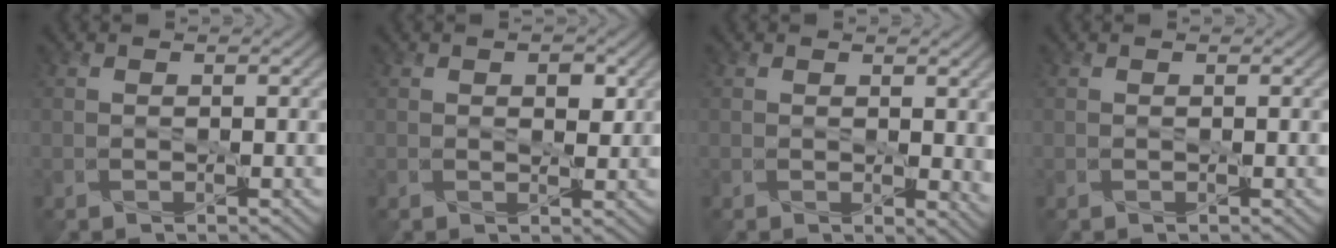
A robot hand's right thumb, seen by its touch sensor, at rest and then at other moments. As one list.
[{"total": 2.3, "force": [0.9, 1.3, 1.6], "torque": [-0.024, -0.007, 0.016]}, {"total": 2.3, "force": [0.6, 1.2, 1.8], "torque": [-0.022, -0.007, 0.012]}, {"total": 0.0}]